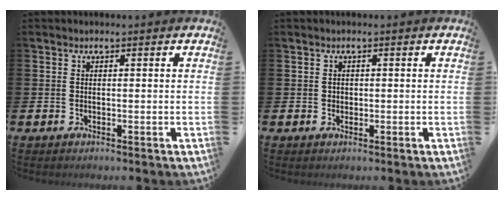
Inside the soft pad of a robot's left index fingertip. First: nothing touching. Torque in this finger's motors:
{"motor_torque": [0.09, -0.12, 0.00, 0.00]}